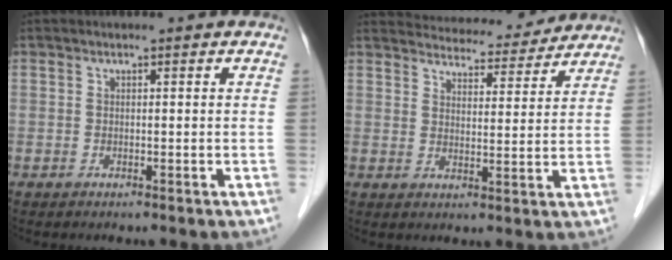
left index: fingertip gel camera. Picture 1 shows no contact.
{"total": 14.2, "force": [13.6, 2.9, 2.8], "torque": [-0.030, 0.011, 0.173]}